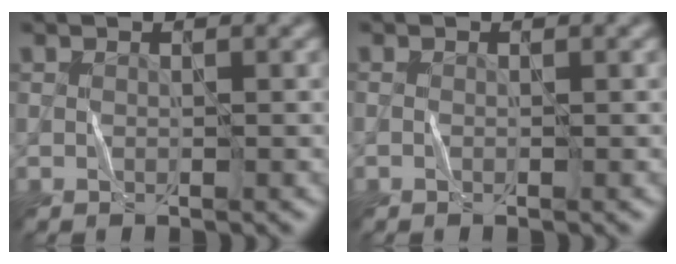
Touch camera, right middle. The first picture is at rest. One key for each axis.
{"total": 0.0}